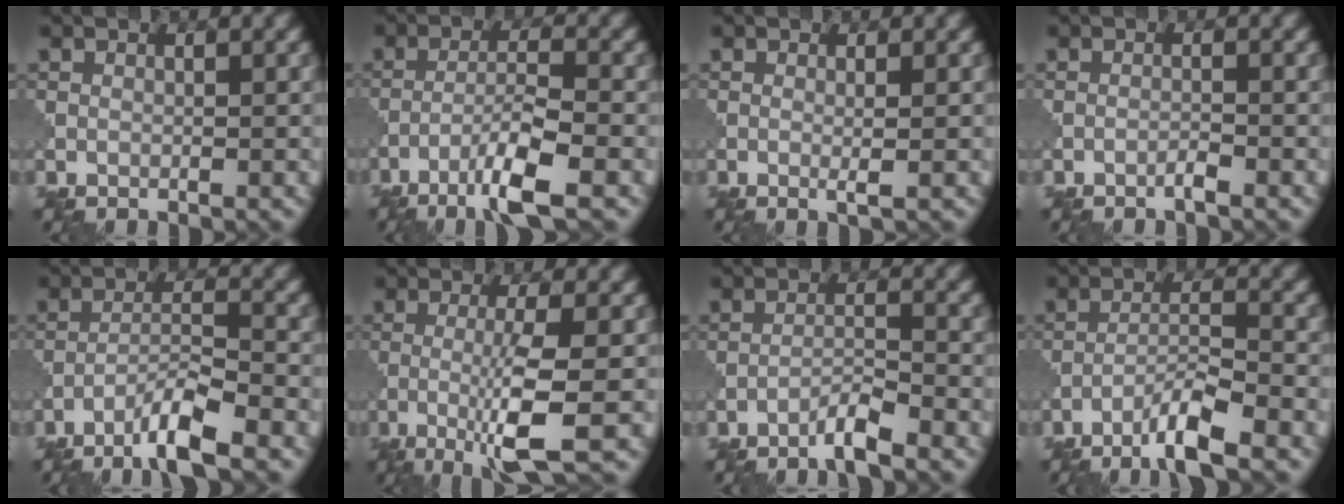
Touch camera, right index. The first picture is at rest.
{"total": 5.3, "force": [-3.1, 0.4, 4.3], "torque": [-0.076, 0.006, -0.067]}
{"total": 1.2, "force": [0.0, 0.1, 1.1], "torque": [-0.019, -0.001, -0.004]}
{"total": 0.9, "force": [-0.7, 0.0, 0.5], "torque": [-0.009, 0.004, -0.017]}
{"total": 4.9, "force": [-3.4, 0.3, 3.5], "torque": [-0.062, 0.007, -0.073]}
{"total": 5.7, "force": [-1.7, 0.7, 5.4], "torque": [-0.095, -0.005, -0.039]}
{"total": 2.7, "force": [-2.2, 0.0, 1.6], "torque": [-0.027, 0.006, -0.048]}
{"total": 4.7, "force": [-3.3, 0.2, 3.3], "torque": [-0.059, 0.007, -0.070]}